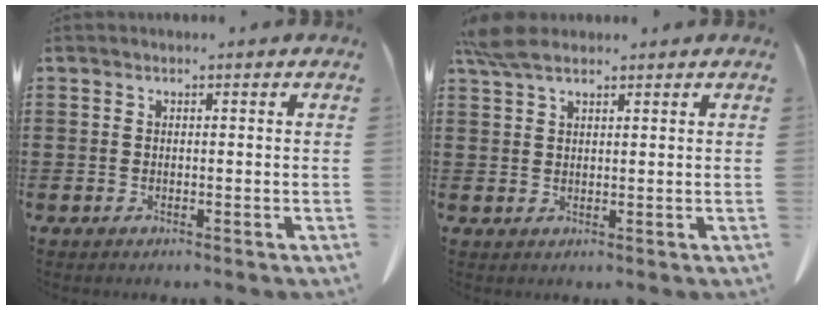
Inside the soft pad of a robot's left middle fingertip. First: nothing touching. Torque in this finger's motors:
{"motor_torque": [0.73, 0.75, 0.10, 0.06]}